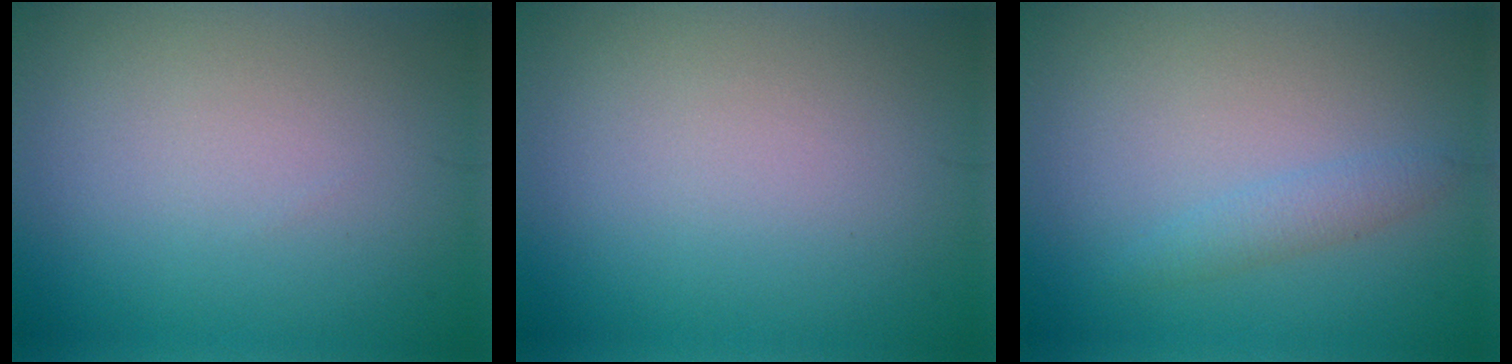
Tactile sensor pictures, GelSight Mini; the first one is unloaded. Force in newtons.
{"total": 0.0}
{"total": 1.5, "press": 1.5, "slide": 0.0}